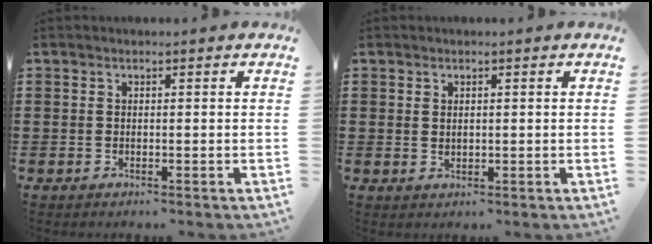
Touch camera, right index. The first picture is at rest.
{"total": 0.9, "force": [0.5, 0.6, 0.5], "torque": [-0.010, 0.004, 0.010]}